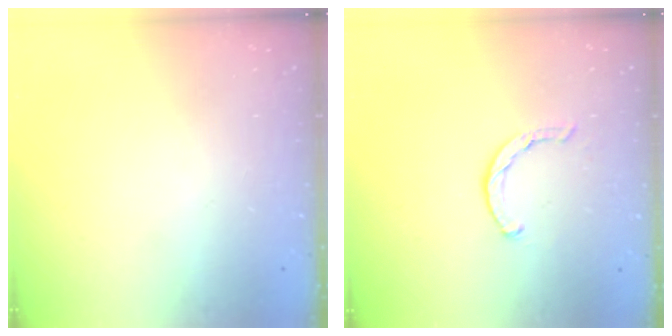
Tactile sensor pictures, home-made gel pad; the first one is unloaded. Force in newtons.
{"total": 1.4, "press": 1.3, "slide": 0.3}